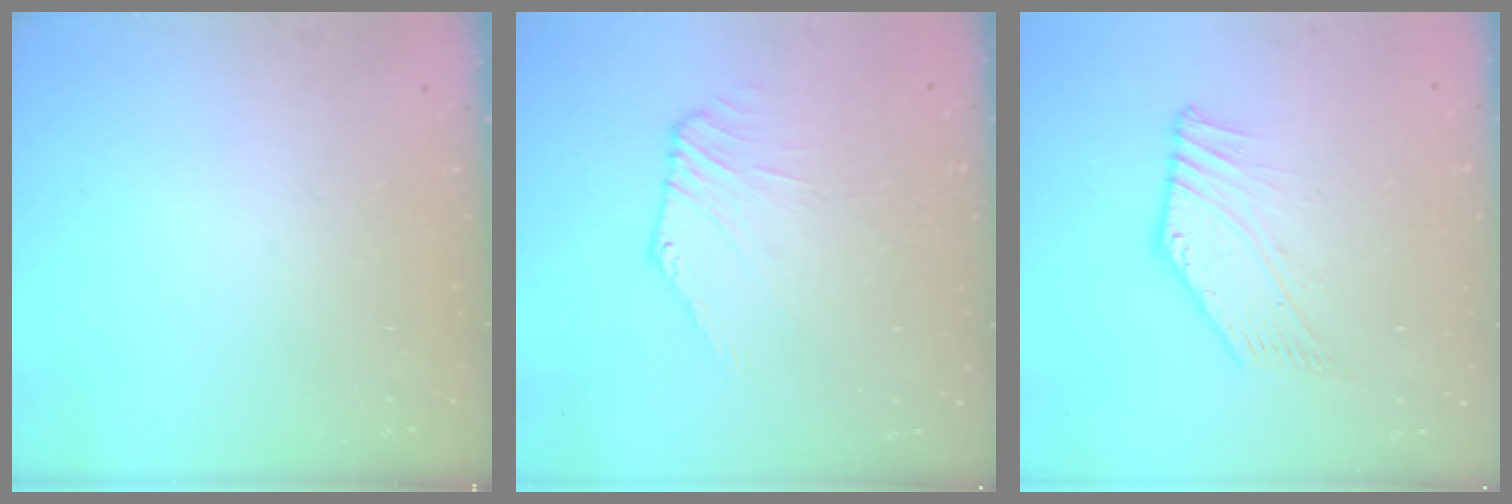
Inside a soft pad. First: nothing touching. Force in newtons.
{"total": 1.1, "press": 1.1, "slide": 0.3}
{"total": 0.6, "press": 0.1, "slide": 0.6}